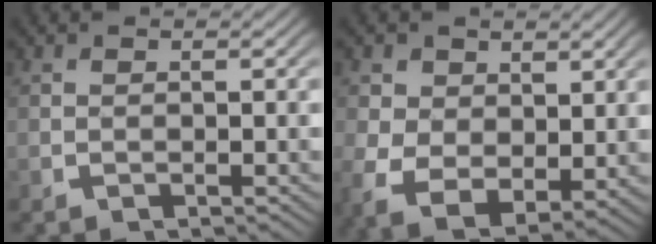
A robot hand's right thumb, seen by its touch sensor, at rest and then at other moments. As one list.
[{"total": 6.6, "force": [-0.2, 5.0, 4.4], "torque": [-0.103, -0.046, 0.021]}]